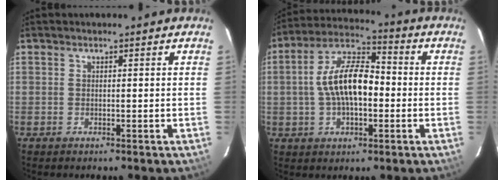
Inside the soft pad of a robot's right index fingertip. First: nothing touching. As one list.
[{"total": 12.6, "force": [-0.8, 6.0, 11.0], "torque": [-0.213, 0.021, -0.018]}]